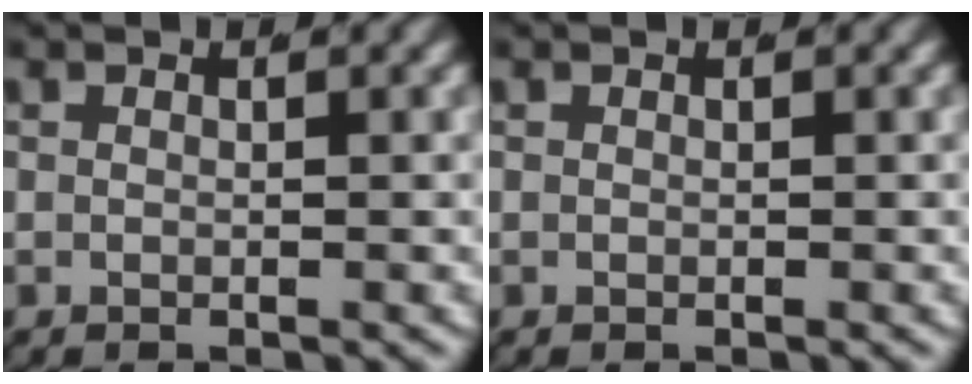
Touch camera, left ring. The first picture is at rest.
{"total": 0.0}